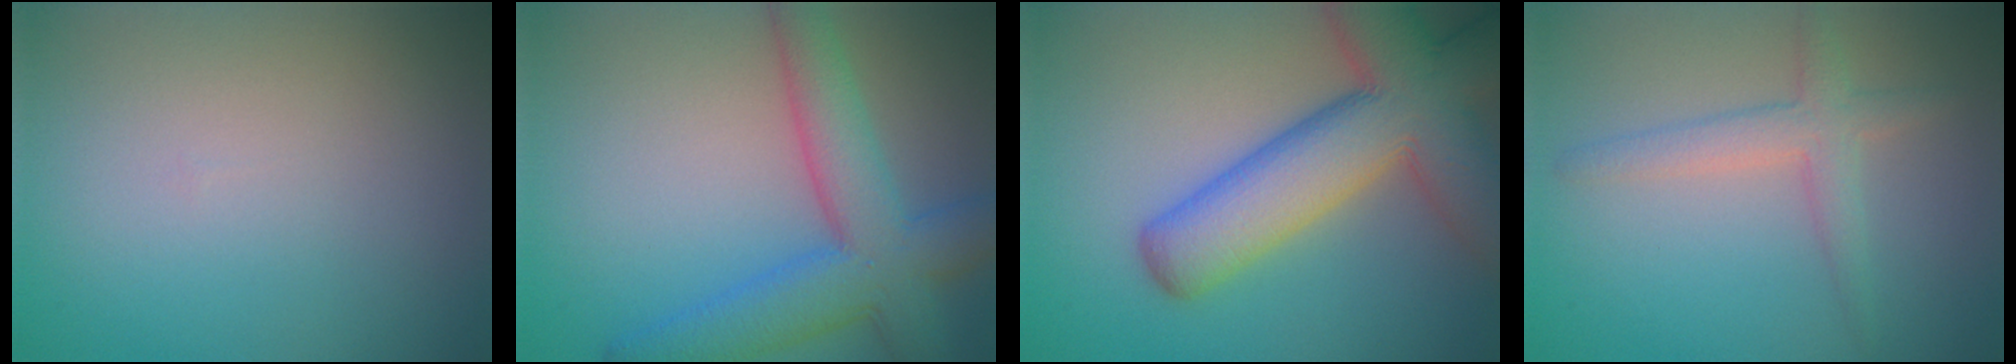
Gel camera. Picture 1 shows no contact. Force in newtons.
{"total": 7.3, "press": 7.3, "slide": 0.2}
{"total": 11.6, "press": 11.6, "slide": 0.7}
{"total": 1.9, "press": 1.8, "slide": 0.3}